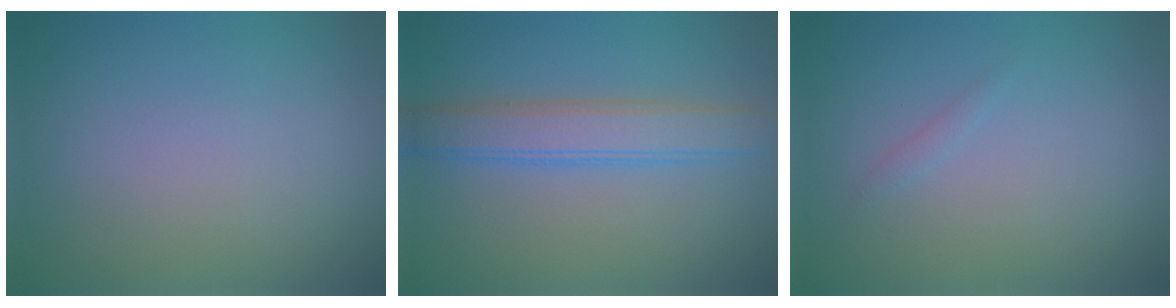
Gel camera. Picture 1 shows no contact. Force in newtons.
{"total": 3.9, "press": 3.9, "slide": 0.1}
{"total": 0.5, "press": 0.5, "slide": 0.0}